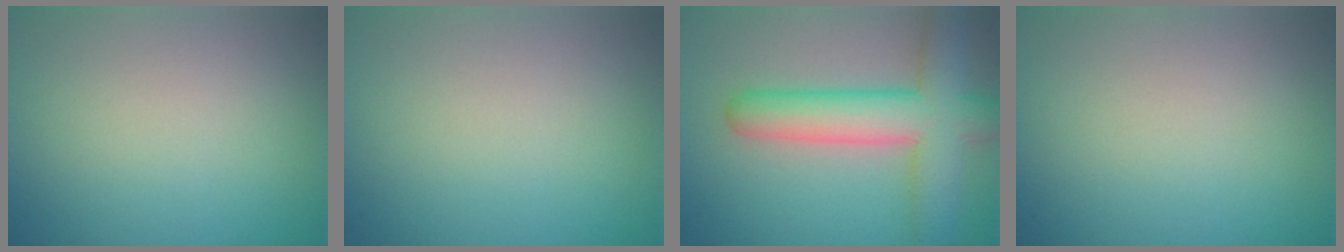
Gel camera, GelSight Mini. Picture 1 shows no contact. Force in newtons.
{"total": 0.0}
{"total": 8.0, "press": 8.0, "slide": 0.6}
{"total": 0.0}